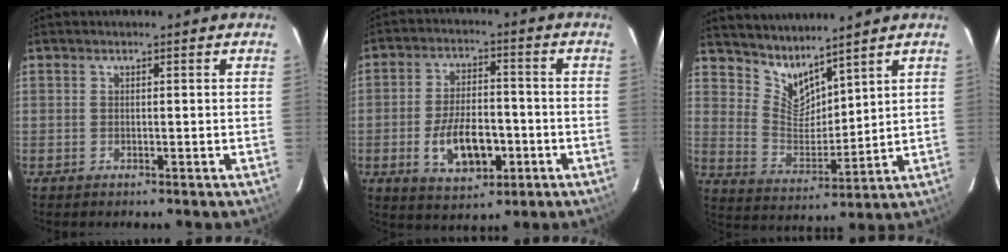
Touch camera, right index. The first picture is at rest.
{"total": 11.1, "force": [-3.6, 5.8, 8.8], "torque": [-0.172, 0.002, -0.047]}
{"total": 8.3, "force": [7.4, 2.5, 2.7], "torque": [-0.051, -0.008, 0.151]}